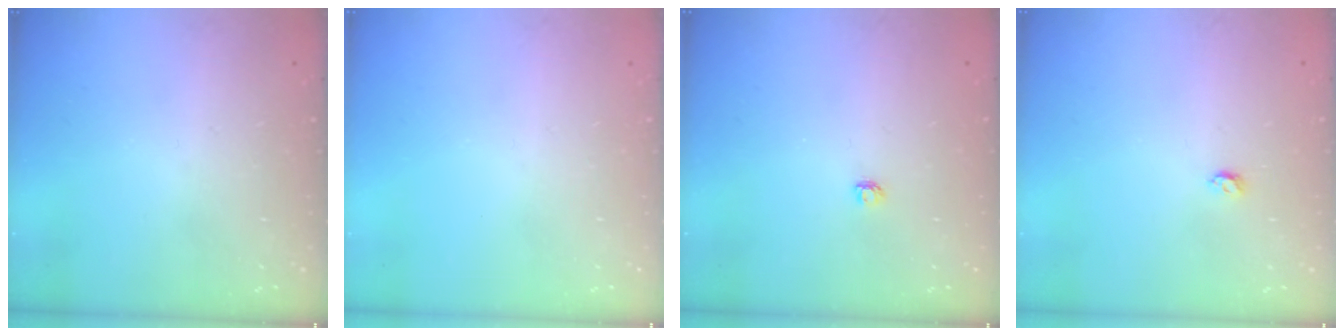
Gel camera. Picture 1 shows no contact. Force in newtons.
{"total": 0.0}
{"total": 3.2, "press": 3.2, "slide": 0.4}
{"total": 3.2, "press": 3.2, "slide": 0.5}